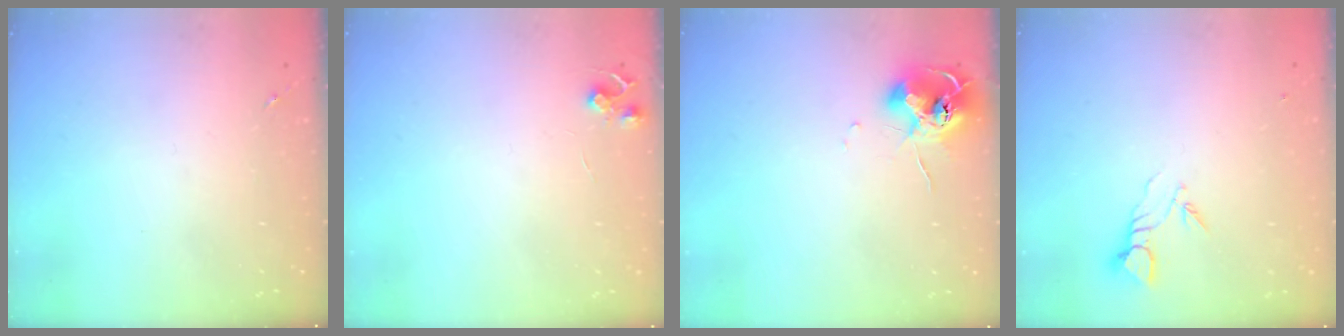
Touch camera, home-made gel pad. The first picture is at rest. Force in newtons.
{"total": 5.5, "press": 5.5, "slide": 0.6}
{"total": 11.6, "press": 11.5, "slide": 1.4}
{"total": 3.8, "press": 3.8, "slide": 0.1}